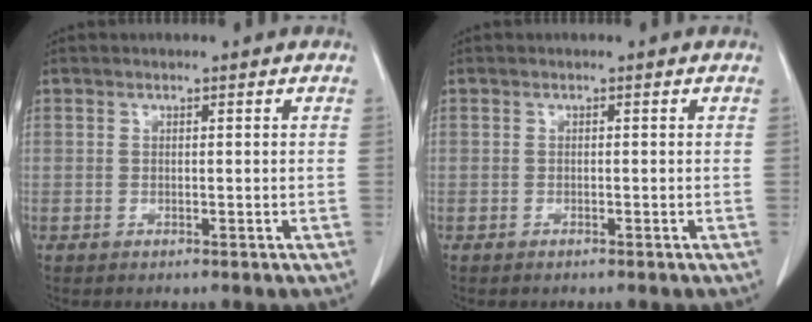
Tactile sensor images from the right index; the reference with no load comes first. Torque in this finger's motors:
{"motor_torque": [-0.03, 0.02, 0.01, 0.02]}